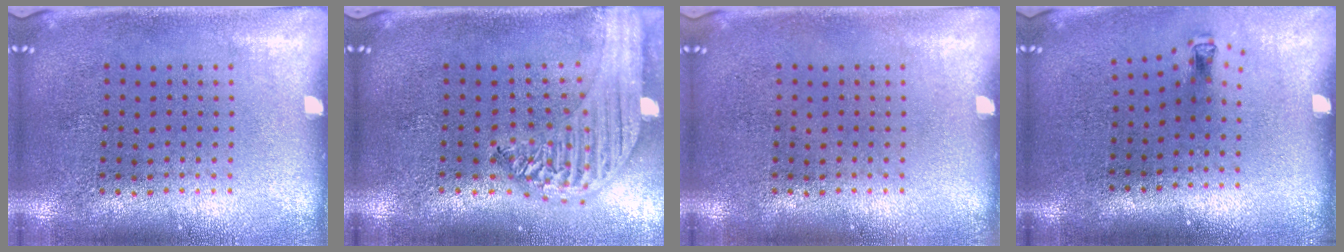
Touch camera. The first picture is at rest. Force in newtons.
{"total": 2.4, "press": 2.1, "slide": 1.1}
{"total": 0.0}
{"total": 0.6, "press": 0.3, "slide": 0.6}